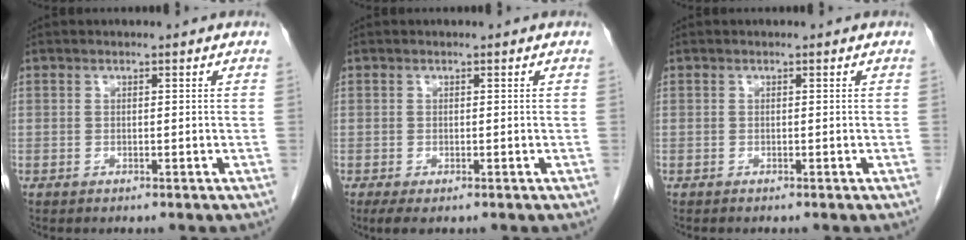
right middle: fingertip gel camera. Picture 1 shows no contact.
{"total": 2.0, "force": [-1.2, 0.8, 1.4], "torque": [-0.026, -0.005, -0.014]}
{"total": 0.0}